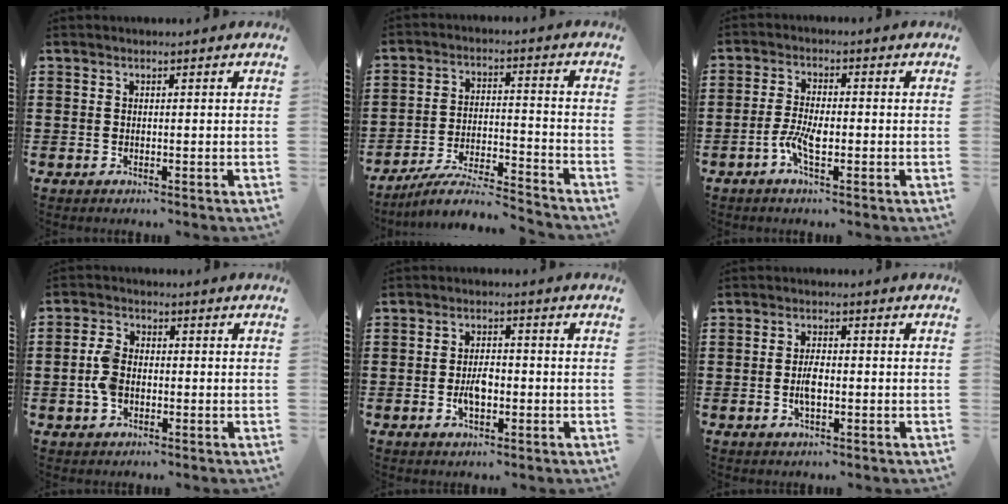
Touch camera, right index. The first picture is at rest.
{"total": 6.9, "force": [-6.4, 0.2, 2.5], "torque": [-0.054, -0.002, -0.126]}
{"total": 4.5, "force": [-1.5, 1.5, 3.9], "torque": [-0.094, -0.004, -0.034]}
{"total": 4.6, "force": [-0.8, 3.0, 3.4], "torque": [-0.092, -0.002, -0.022]}
{"total": 3.9, "force": [-0.9, 2.0, 3.2], "torque": [-0.066, 0.004, -0.019]}
{"total": 3.2, "force": [-0.6, 1.4, 2.8], "torque": [-0.068, -0.002, -0.015]}